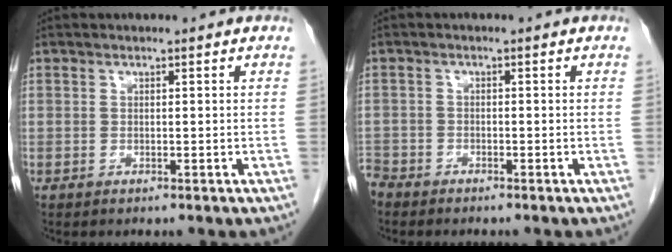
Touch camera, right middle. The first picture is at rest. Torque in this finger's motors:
{"motor_torque": [-0.03, 0.14, -0.01, -0.02]}